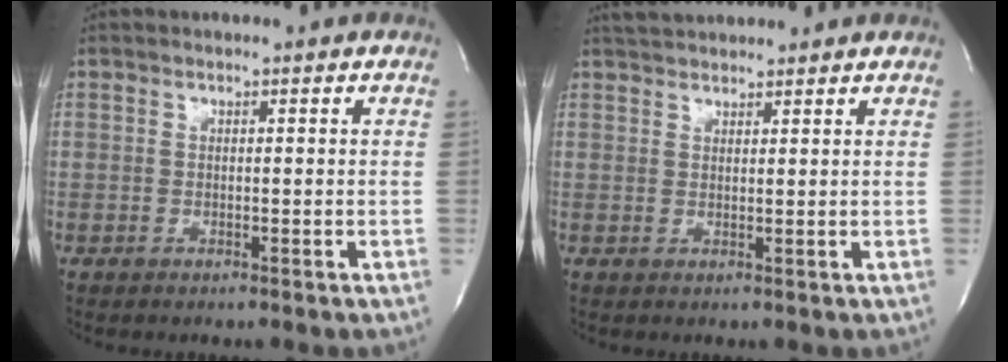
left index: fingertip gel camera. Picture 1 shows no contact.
{"total": 5.4, "force": [5.1, 1.0, 1.5], "torque": [-0.027, 0.034, 0.082]}